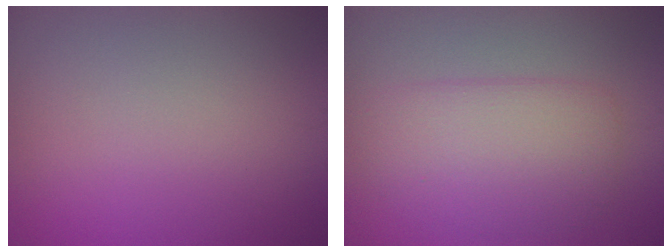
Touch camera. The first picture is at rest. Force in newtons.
{"total": 4.6, "press": 4.5, "slide": 0.2}